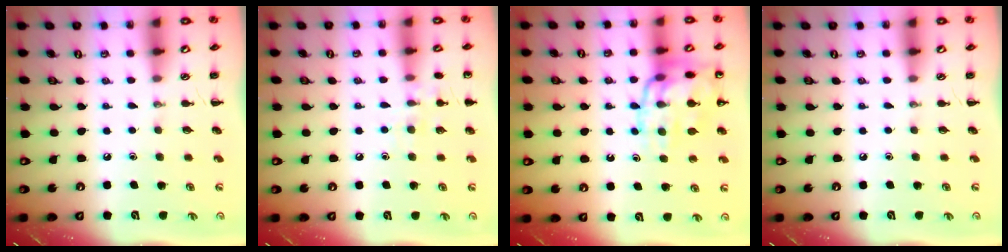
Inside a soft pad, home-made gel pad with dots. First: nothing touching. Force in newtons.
{"total": 8.4, "press": 8.2, "slide": 1.9}
{"total": 16.1, "press": 16.0, "slide": 2.0}
{"total": 0.0}